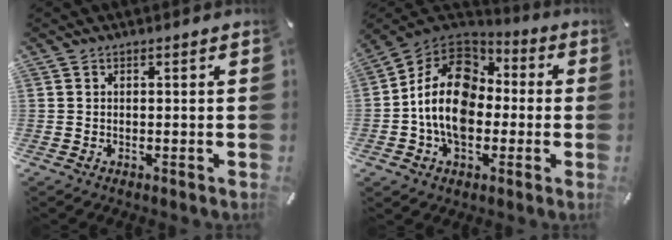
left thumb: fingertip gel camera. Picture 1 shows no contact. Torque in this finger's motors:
{"motor_torque": [2.11, 2.34, 1.38, -0.79, 0.31]}